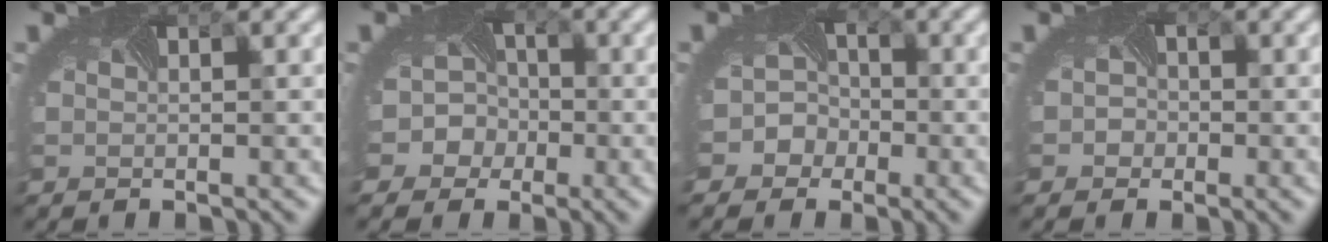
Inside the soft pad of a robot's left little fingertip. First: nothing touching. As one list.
[{"total": 5.9, "force": [-1.8, 5.3, 1.7], "torque": [-0.014, 0.005, -0.057]}, {"total": 4.1, "force": [-1.8, 3.5, 0.8], "torque": [0.009, 0.004, -0.035]}, {"total": 2.0, "force": [-0.4, 1.9, 0.6], "torque": [0.011, 0.001, -0.014]}]